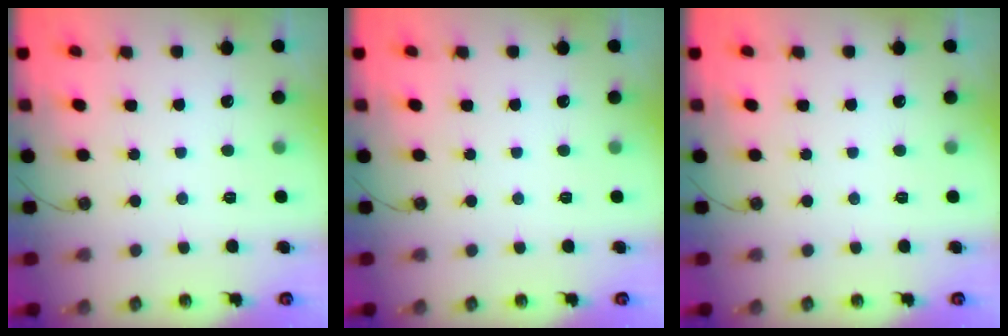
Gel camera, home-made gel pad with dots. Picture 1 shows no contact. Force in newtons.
{"total": 0.0}
{"total": 0.0}